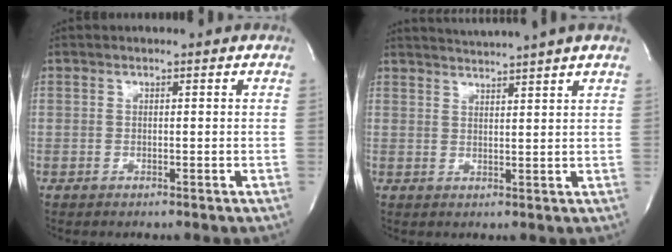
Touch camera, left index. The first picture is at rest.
{"total": 6.2, "force": [5.6, -1.9, 2.0], "torque": [-0.033, 0.001, 0.080]}